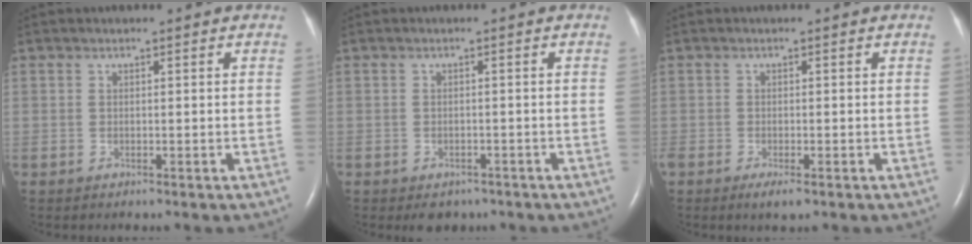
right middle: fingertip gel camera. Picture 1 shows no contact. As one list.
[{"total": 2.8, "force": [-2.1, 1.7, 0.8], "torque": [-0.008, 0.002, -0.019]}, {"total": 2.3, "force": [-1.4, 0.6, 1.7], "torque": [-0.032, -0.005, -0.022]}]